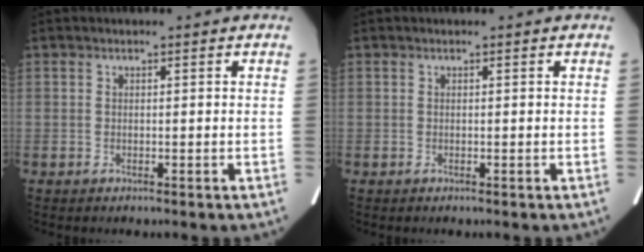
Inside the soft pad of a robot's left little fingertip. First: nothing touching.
{"total": 0.0}